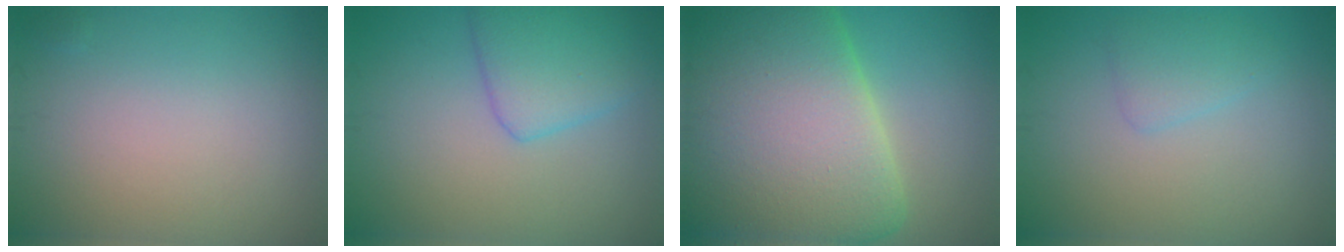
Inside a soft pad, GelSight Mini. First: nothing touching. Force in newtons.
{"total": 4.3, "press": 4.3, "slide": 0.3}
{"total": 19.9, "press": 19.9, "slide": 0.9}
{"total": 1.8, "press": 1.8, "slide": 0.0}